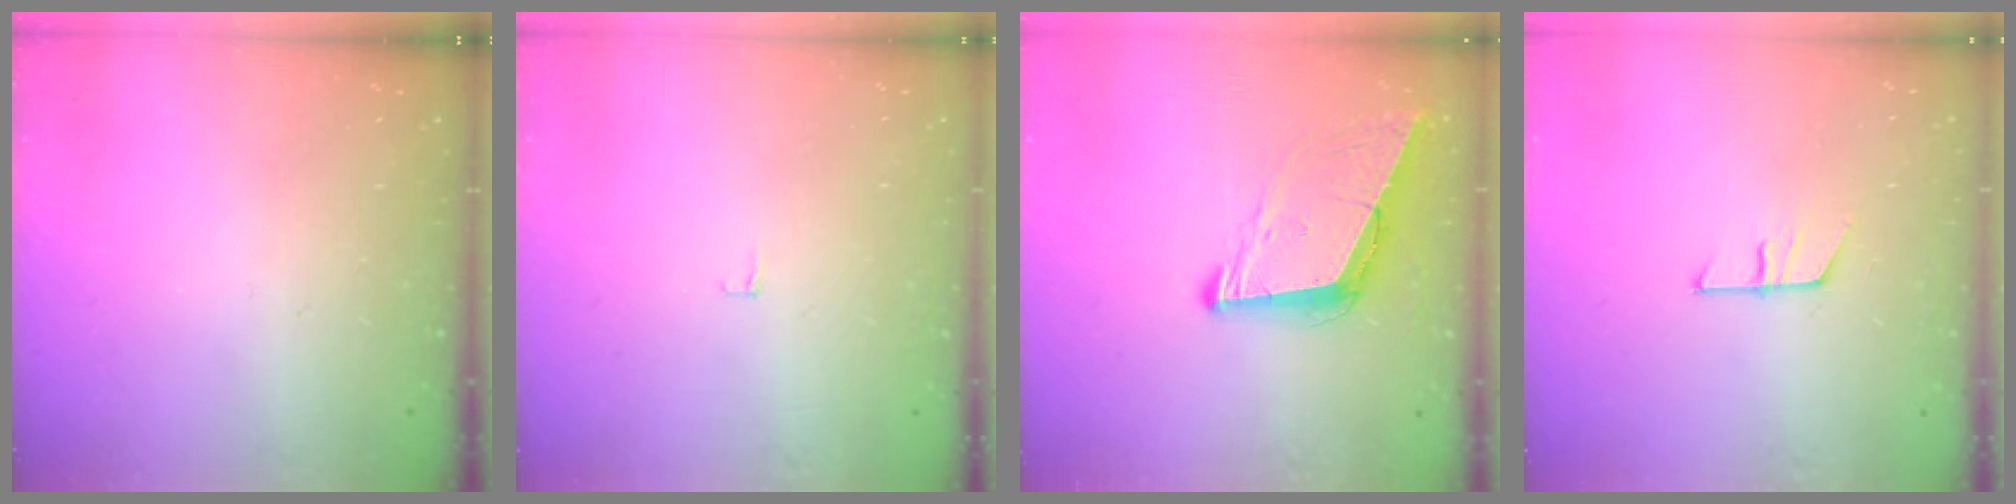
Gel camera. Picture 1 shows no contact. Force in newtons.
{"total": 2.4, "press": 2.4, "slide": 0.2}
{"total": 9.1, "press": 8.4, "slide": 3.5}
{"total": 7.8, "press": 7.8, "slide": 0.4}